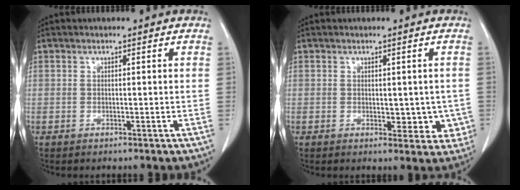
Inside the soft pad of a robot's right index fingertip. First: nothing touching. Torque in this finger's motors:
{"motor_torque": [0.20, 0.12, 0.11, 0.03]}